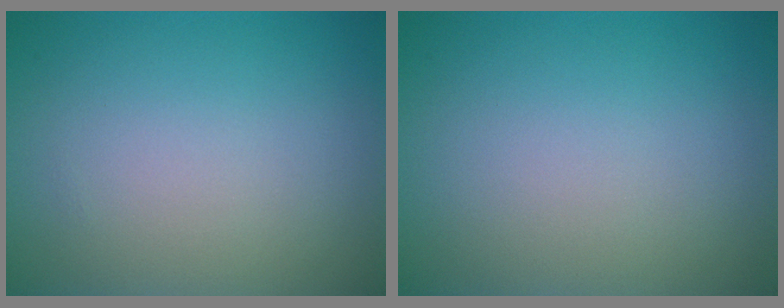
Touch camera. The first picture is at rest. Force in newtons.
{"total": 0.0}